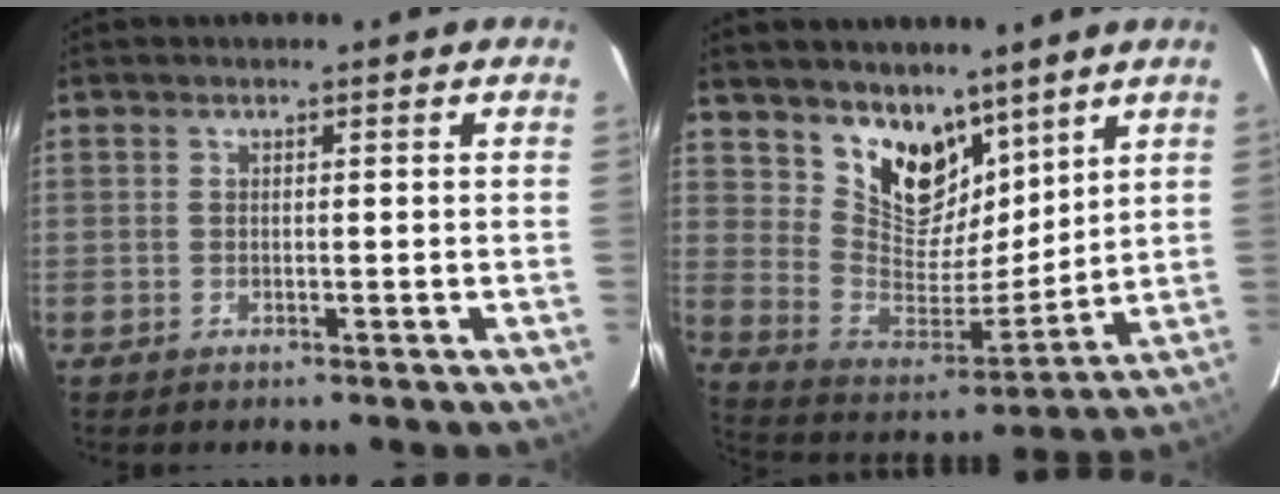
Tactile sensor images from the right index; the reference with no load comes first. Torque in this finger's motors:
{"motor_torque": [0.19, 0.20, 0.13, 0.02]}